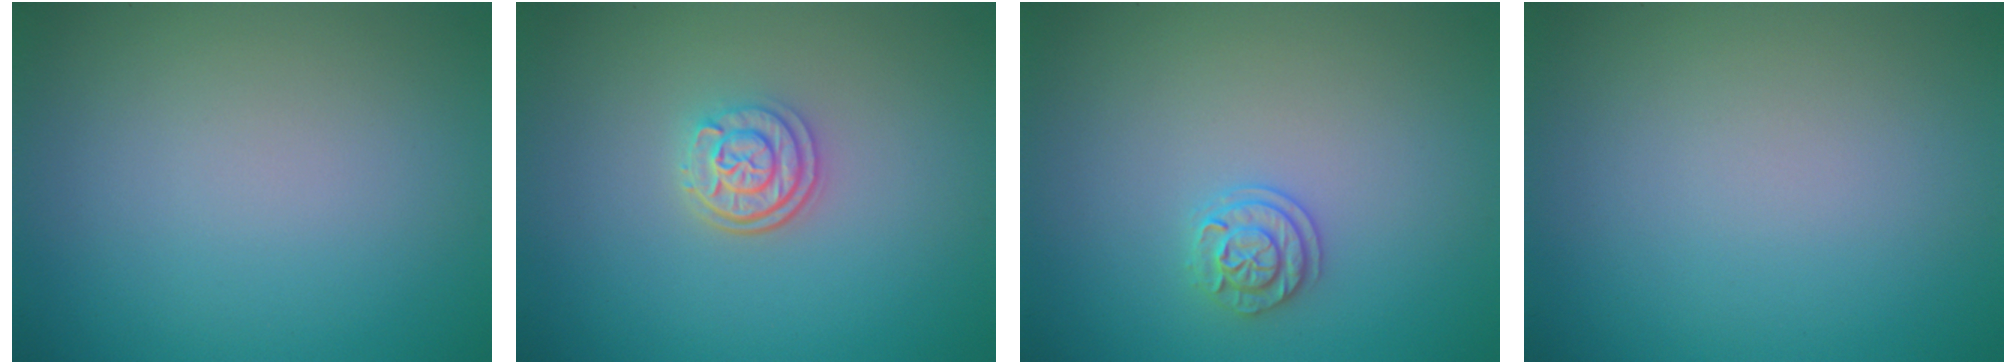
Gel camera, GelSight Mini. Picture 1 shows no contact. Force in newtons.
{"total": 2.8, "press": 2.4, "slide": 1.4}
{"total": 1.9, "press": 1.7, "slide": 0.8}
{"total": 0.0}